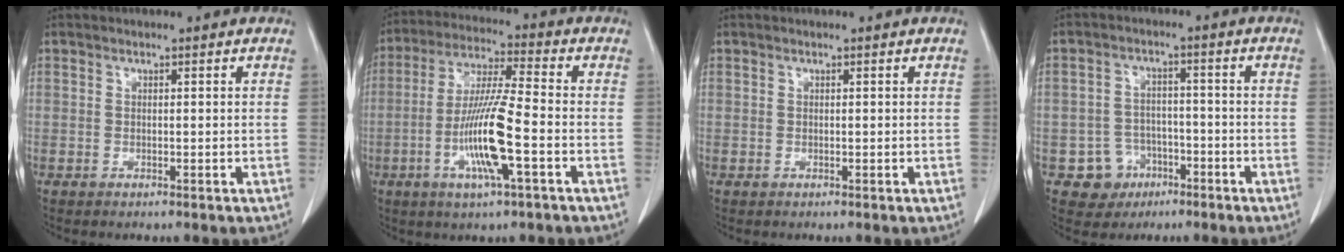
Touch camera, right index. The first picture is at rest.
{"total": 12.1, "force": [-3.6, 0.4, 11.5], "torque": [-0.228, -0.009, -0.071]}
{"total": 0.0}
{"total": 5.8, "force": [-2.7, 5.1, 0.5], "torque": [0.002, 0.014, -0.037]}